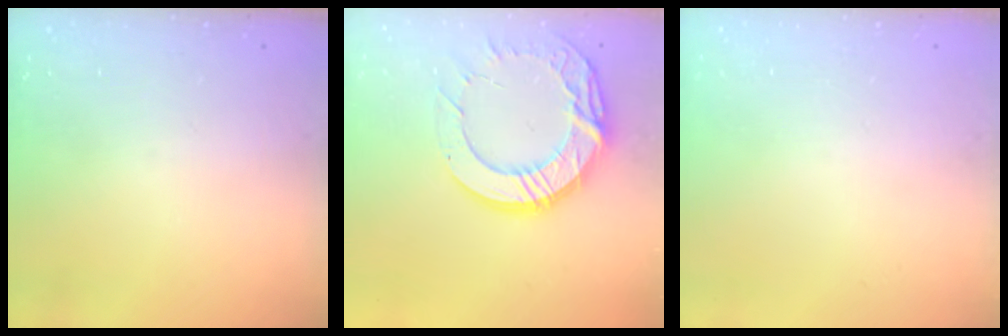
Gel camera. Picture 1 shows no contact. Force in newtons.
{"total": 17.6, "press": 17.5, "slide": 1.5}
{"total": 0.0}